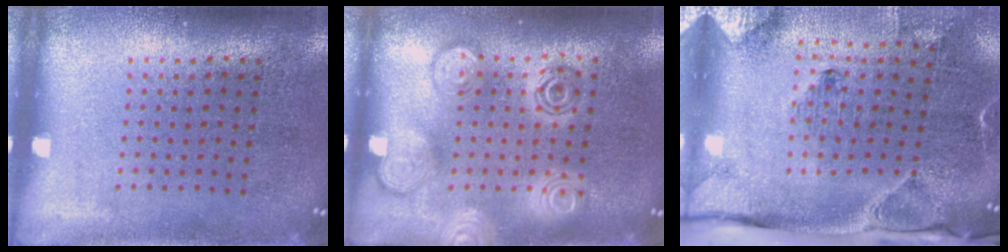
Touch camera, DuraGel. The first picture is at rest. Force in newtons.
{"total": 2.6, "press": 2.6, "slide": 0.3}
{"total": 3.2, "press": 2.4, "slide": 2.1}